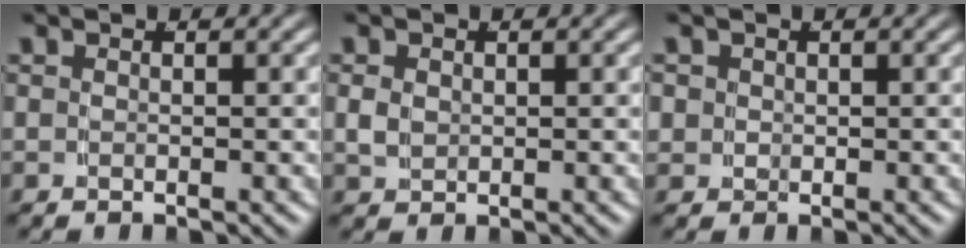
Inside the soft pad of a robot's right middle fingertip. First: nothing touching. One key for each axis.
{"total": 1.5, "fx": 0.3, "fy": 1.2, "fz": 0.9, "tx": -0.023, "ty": -0.002, "tz": 0.009}
{"total": 2.1, "fx": 0.1, "fy": 2.0, "fz": 0.6, "tx": -0.023, "ty": -0.012, "tz": 0.004}